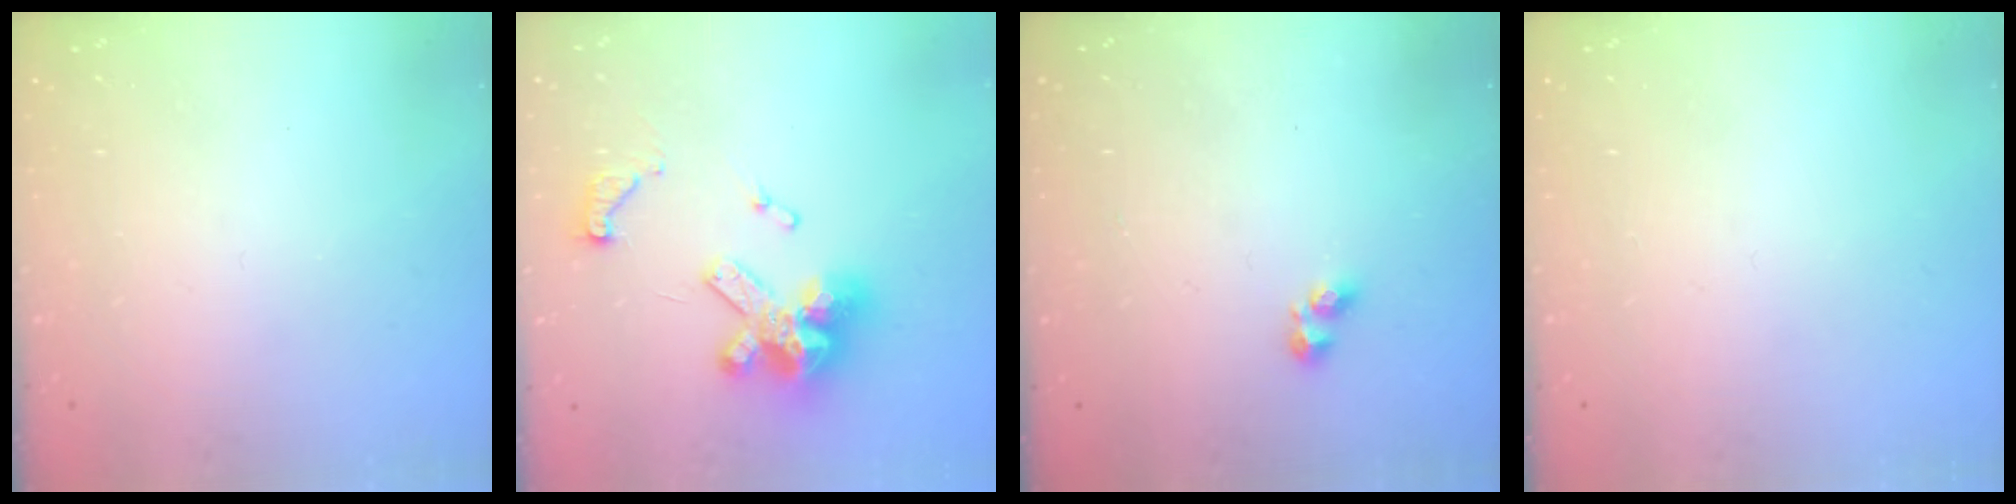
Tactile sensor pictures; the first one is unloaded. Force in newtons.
{"total": 14.5, "press": 14.5, "slide": 0.9}
{"total": 2.4, "press": 2.3, "slide": 0.4}
{"total": 0.0}